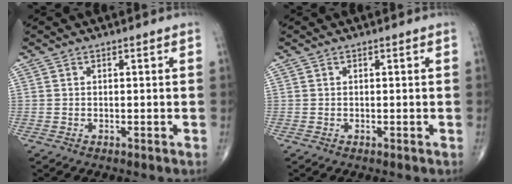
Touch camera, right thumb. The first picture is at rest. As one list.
[{"total": 0.0}]